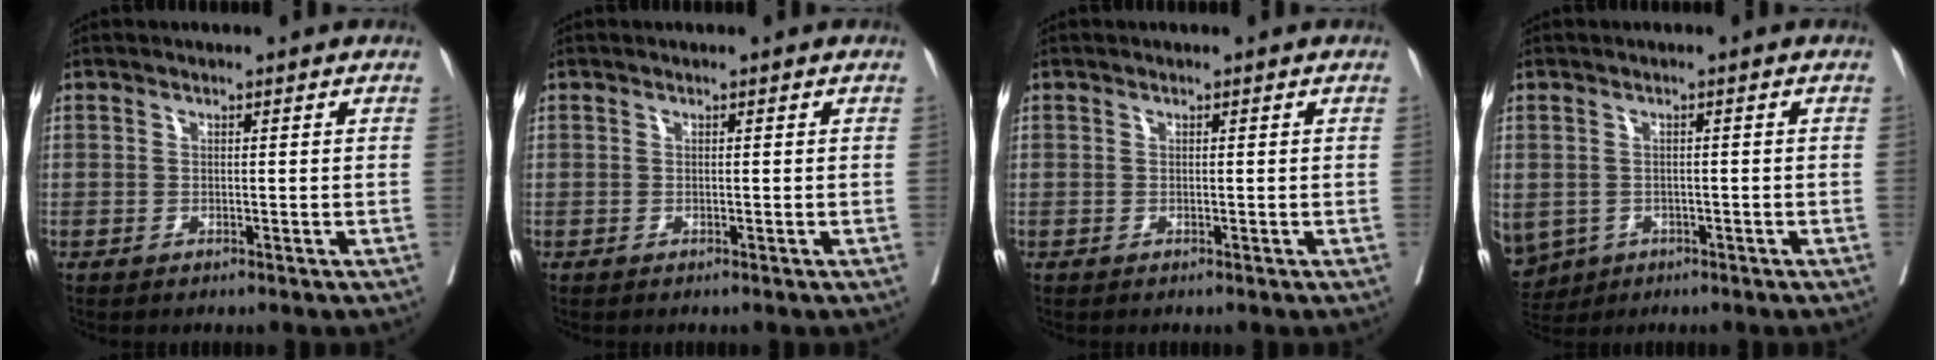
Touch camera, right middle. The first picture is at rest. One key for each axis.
{"total": 0.0}
{"total": 0.0}
{"total": 11.1, "fx": -4.3, "fy": 9.4, "fz": 4.0, "tx": -0.131, "ty": -0.007, "tz": -0.055}